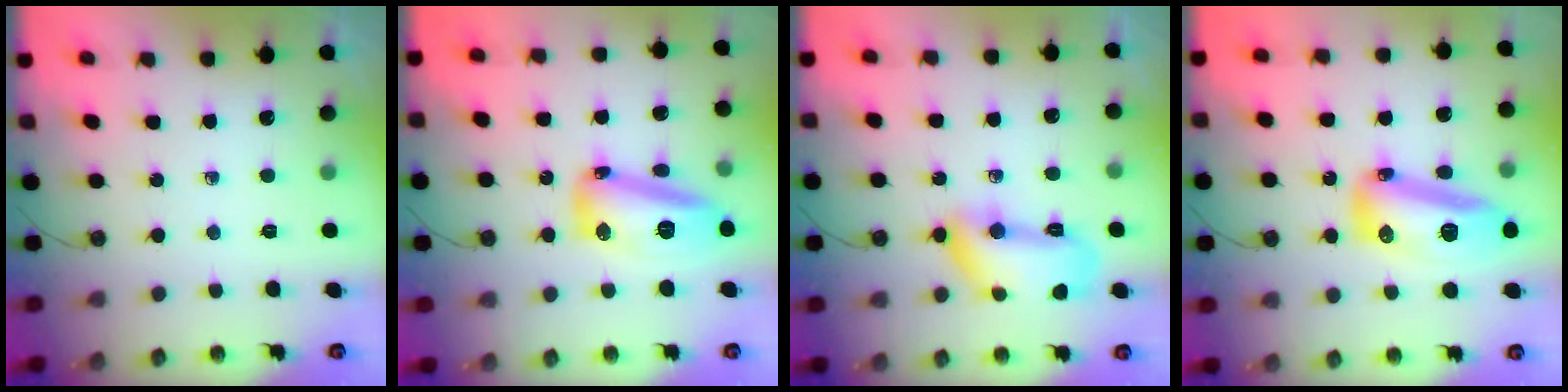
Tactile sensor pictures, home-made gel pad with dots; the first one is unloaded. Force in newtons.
{"total": 28.9, "press": 21.0, "slide": 19.9}
{"total": 14.3, "press": 14.2, "slide": 1.3}
{"total": 26.2, "press": 20.4, "slide": 16.5}